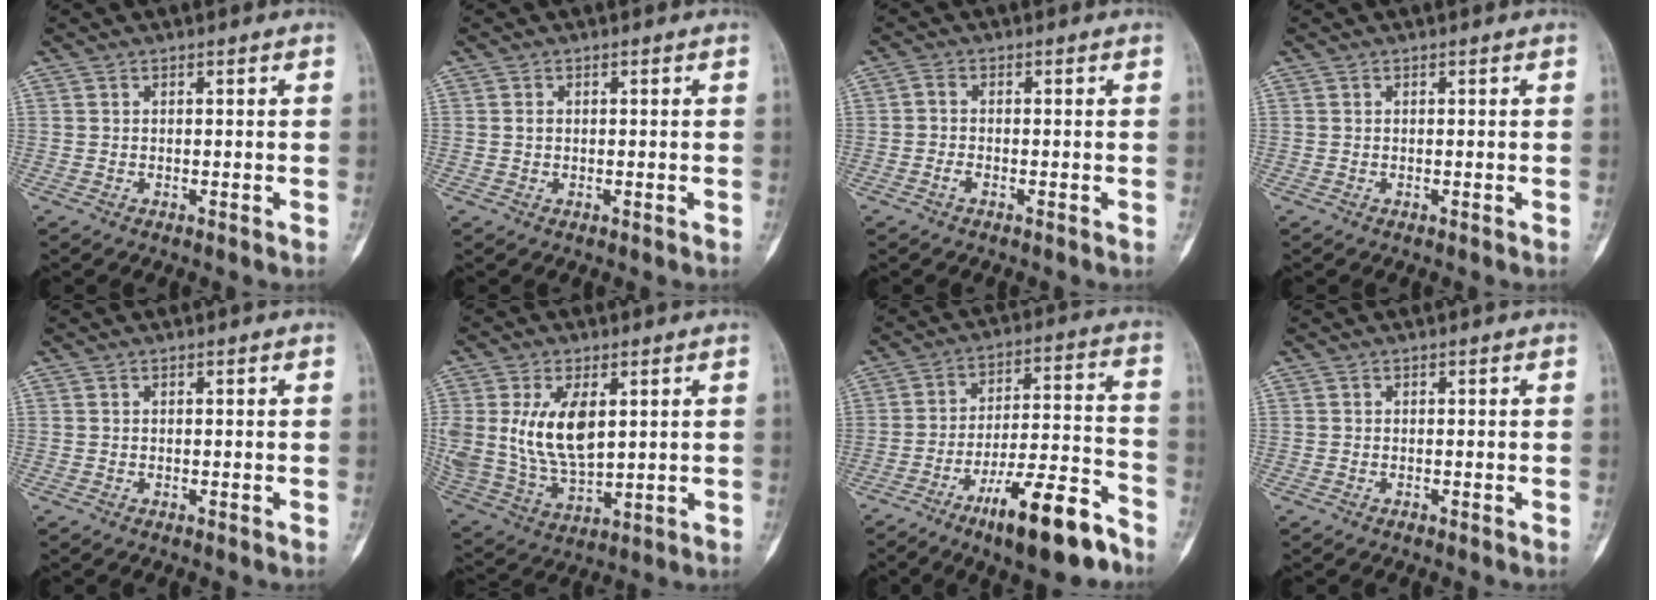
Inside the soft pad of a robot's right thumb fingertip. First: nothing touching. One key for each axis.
{"total": 1.1, "fx": 0.2, "fy": 0.8, "fz": 0.7, "tx": -0.012, "ty": 0.002, "tz": 0.005}
{"total": 1.8, "fx": -0.9, "fy": 1.0, "fz": 1.3, "tx": -0.029, "ty": 0.009, "tz": -0.021}
{"total": 0.0}
{"total": 0.0}
{"total": 14.3, "fx": 3.3, "fy": 7.7, "fz": 11.5, "tx": -0.223, "ty": -0.016, "tz": 0.077}
{"total": 16.7, "fx": -10.8, "fy": 4.1, "fz": 12.0, "tx": -0.183, "ty": 0.080, "tz": -0.174}
{"total": 0.0}